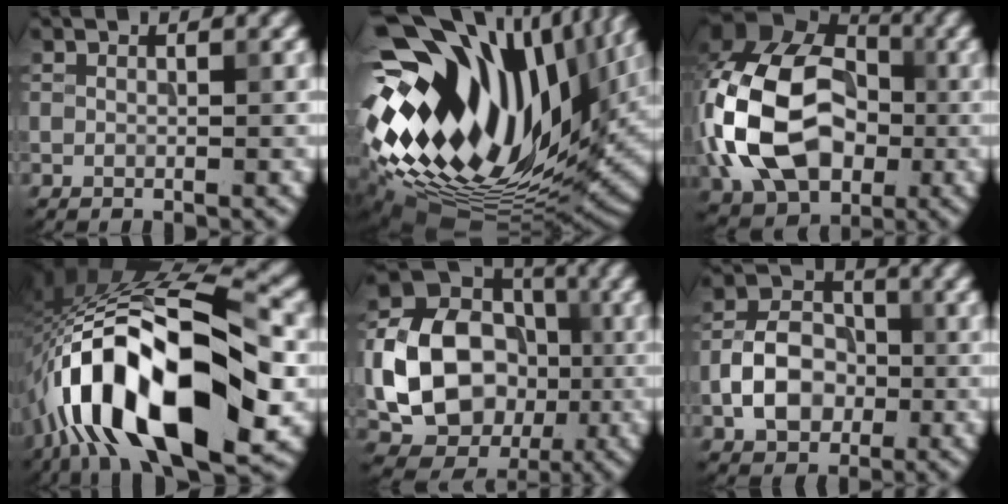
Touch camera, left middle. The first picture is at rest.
{"total": 18.9, "force": [2.8, 10.9, 15.2], "torque": [-0.251, -0.007, 0.048]}
{"total": 13.6, "force": [-1.8, 9.8, 9.4], "torque": [-0.212, 0.007, -0.048]}
{"total": 17.9, "force": [-5.6, 7.6, 15.3], "torque": [-0.262, 0.029, -0.096]}
{"total": 11.7, "force": [-1.4, 9.5, 6.7], "torque": [-0.125, 0.004, -0.033]}
{"total": 5.5, "force": [-1.4, 4.1, 3.5], "torque": [-0.058, 0.009, -0.027]}